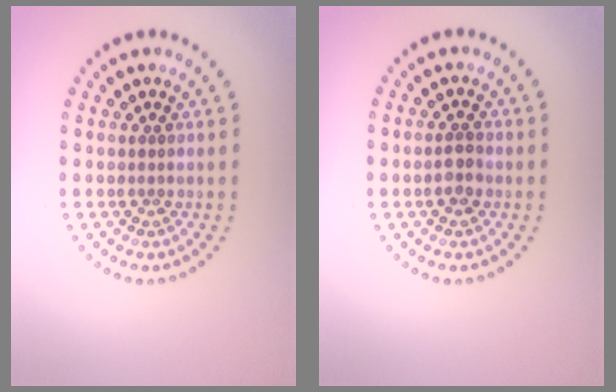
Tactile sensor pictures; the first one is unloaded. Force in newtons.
{"total": 1.7, "press": 1.7, "slide": 0.3}